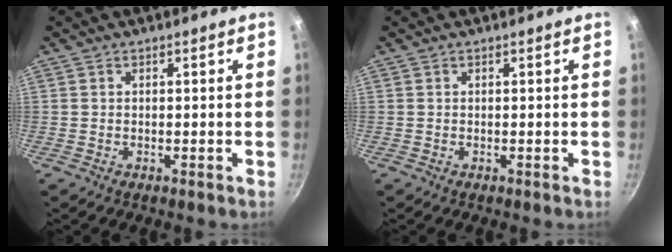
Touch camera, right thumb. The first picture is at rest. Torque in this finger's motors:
{"motor_torque": [-0.10, 0.03, 0.02, -0.02, 0.00]}